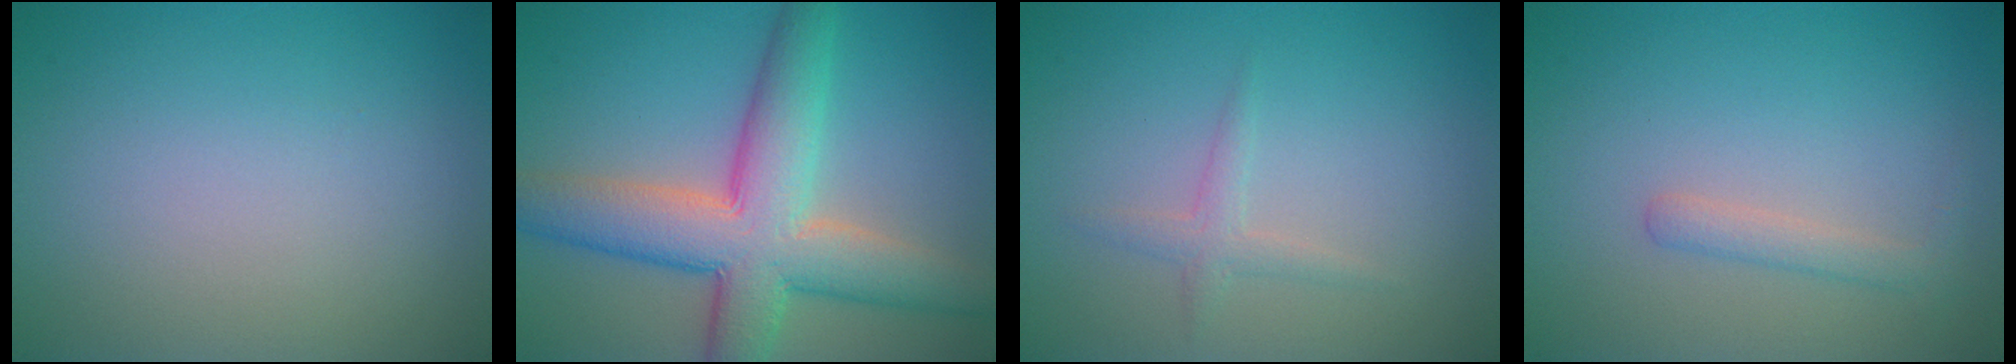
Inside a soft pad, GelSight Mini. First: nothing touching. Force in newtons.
{"total": 9.2, "press": 9.2, "slide": 0.3}
{"total": 1.3, "press": 1.3, "slide": 0.1}
{"total": 1.6, "press": 1.6, "slide": 0.1}